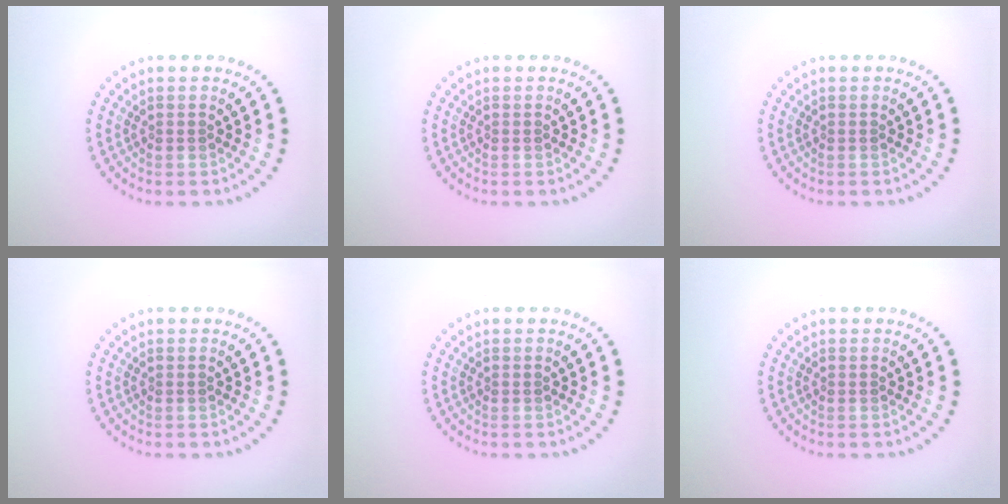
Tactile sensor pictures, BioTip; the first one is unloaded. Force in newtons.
{"total": 0.0}
{"total": 0.0}
{"total": 0.0}
{"total": 0.0}
{"total": 0.0}